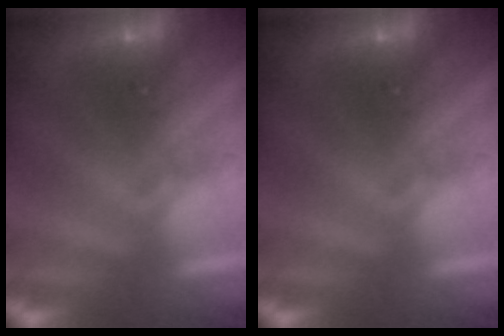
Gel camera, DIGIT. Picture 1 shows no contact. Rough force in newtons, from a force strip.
{"total": 0.0}